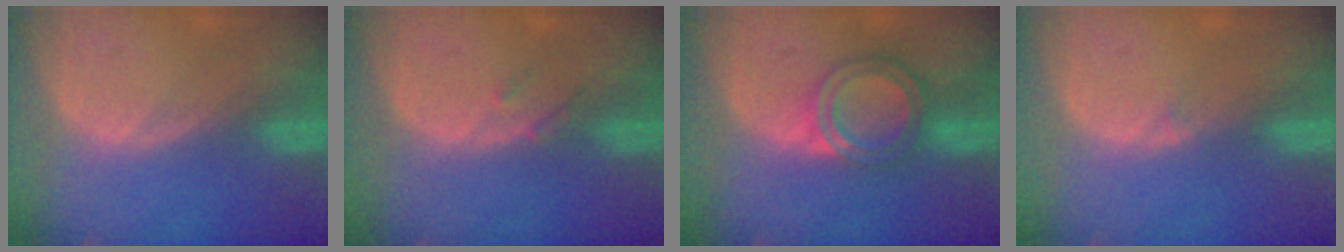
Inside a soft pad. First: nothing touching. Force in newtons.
{"total": 1.5, "press": 1.3, "slide": 0.7}
{"total": 6.2, "press": 5.4, "slide": 2.9}
{"total": 0.9, "press": 0.5, "slide": 0.7}